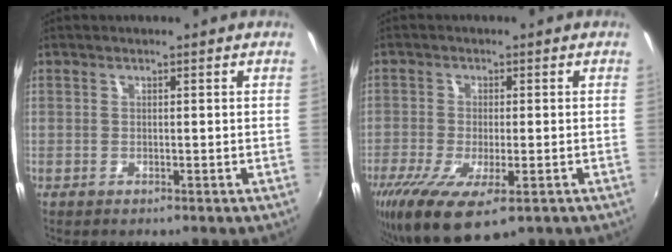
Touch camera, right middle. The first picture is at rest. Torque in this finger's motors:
{"motor_torque": [1.38, -0.76, 0.31, 0.21]}